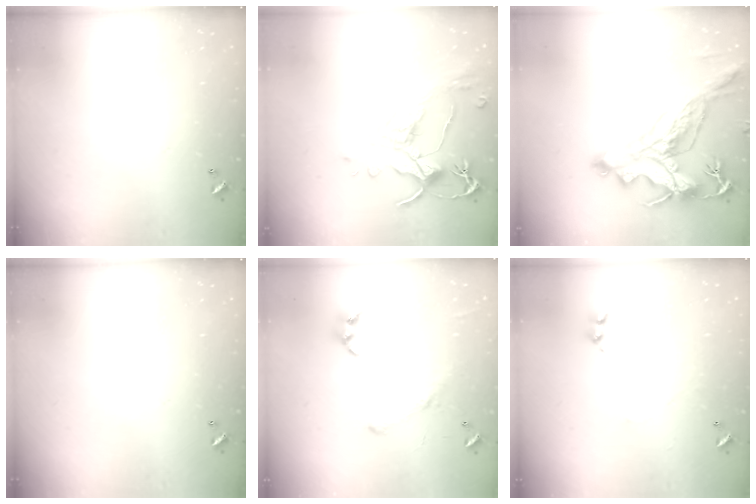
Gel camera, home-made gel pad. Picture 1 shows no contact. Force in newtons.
{"total": 2.6, "press": 2.2, "slide": 1.3}
{"total": 6.8, "press": 6.6, "slide": 1.9}
{"total": 0.0}
{"total": 2.3, "press": 2.3, "slide": 0.5}
{"total": 0.8, "press": 0.7, "slide": 0.5}